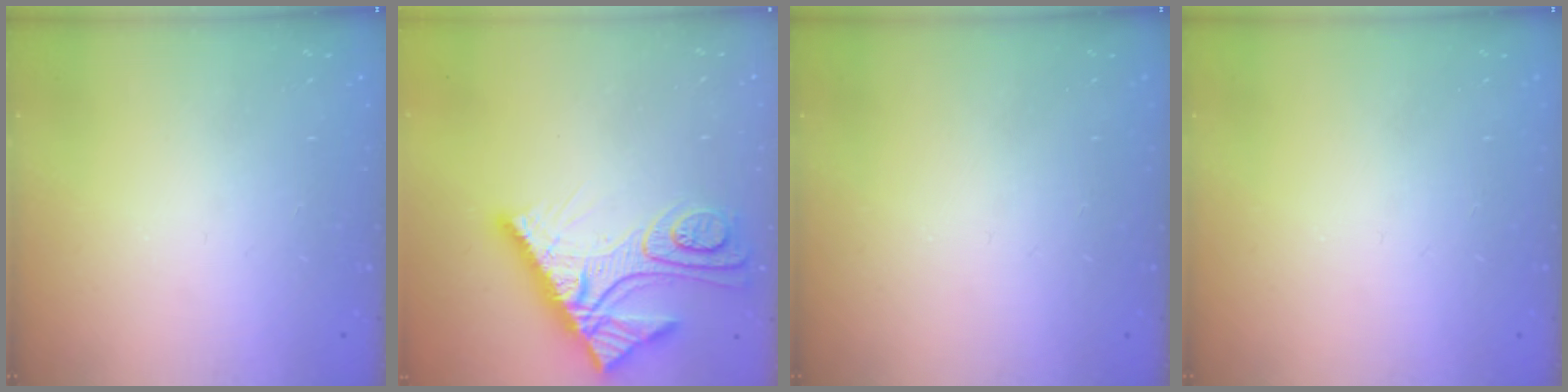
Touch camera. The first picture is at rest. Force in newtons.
{"total": 15.3, "press": 15.3, "slide": 1.4}
{"total": 0.0}
{"total": 0.0}